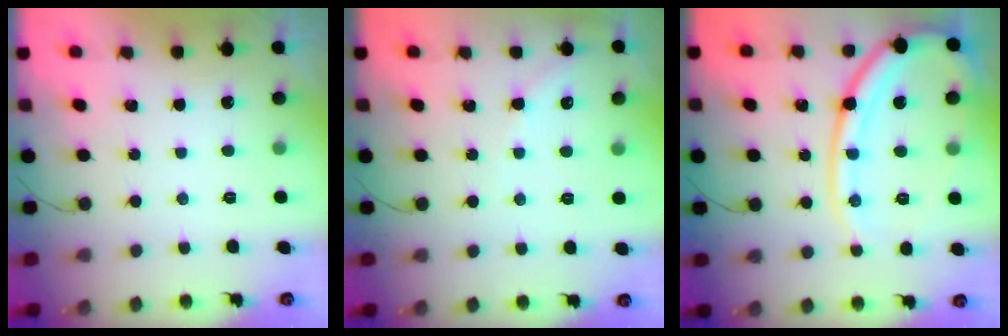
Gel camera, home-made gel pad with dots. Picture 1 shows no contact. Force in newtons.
{"total": 3.8, "press": 3.7, "slide": 0.6}
{"total": 16.9, "press": 16.8, "slide": 1.8}